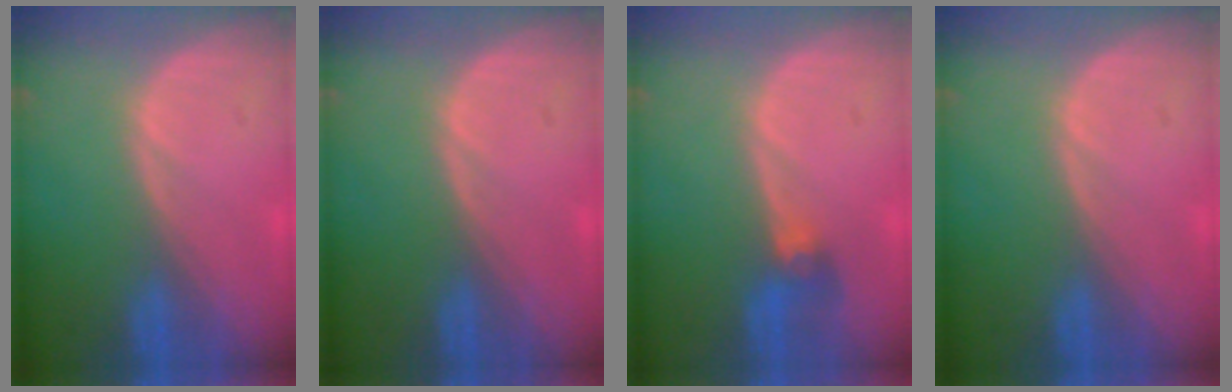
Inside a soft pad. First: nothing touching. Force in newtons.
{"total": 0.0}
{"total": 2.9, "press": 2.6, "slide": 1.2}
{"total": 0.0}